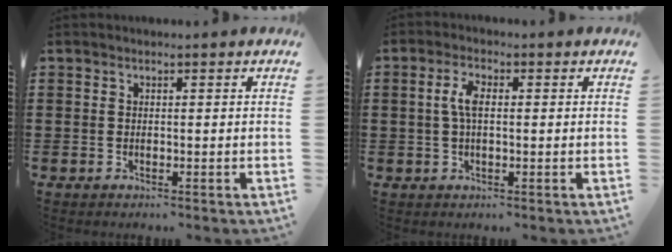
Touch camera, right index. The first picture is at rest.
{"total": 4.0, "force": [0.3, 1.6, 3.6], "torque": [-0.080, 0.004, 0.001]}